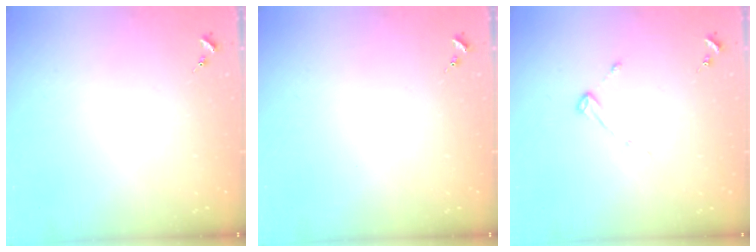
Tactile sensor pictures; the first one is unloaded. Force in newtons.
{"total": 0.0}
{"total": 2.9, "press": 2.8, "slide": 0.3}